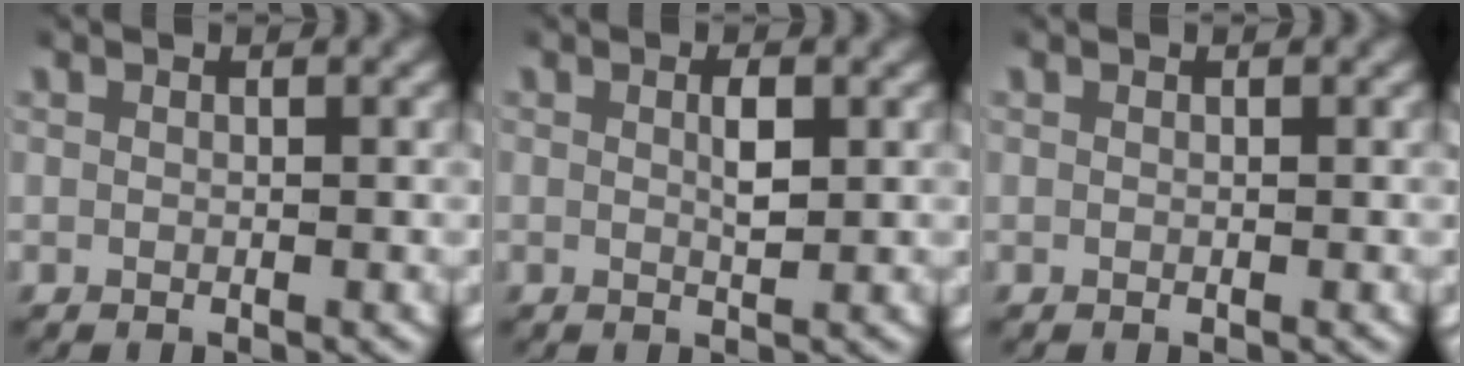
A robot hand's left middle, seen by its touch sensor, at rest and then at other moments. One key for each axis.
{"total": 1.6, "fx": 0.4, "fy": 0.4, "fz": 1.5, "tx": -0.023, "ty": -0.006, "tz": 0.008}
{"total": 0.0}